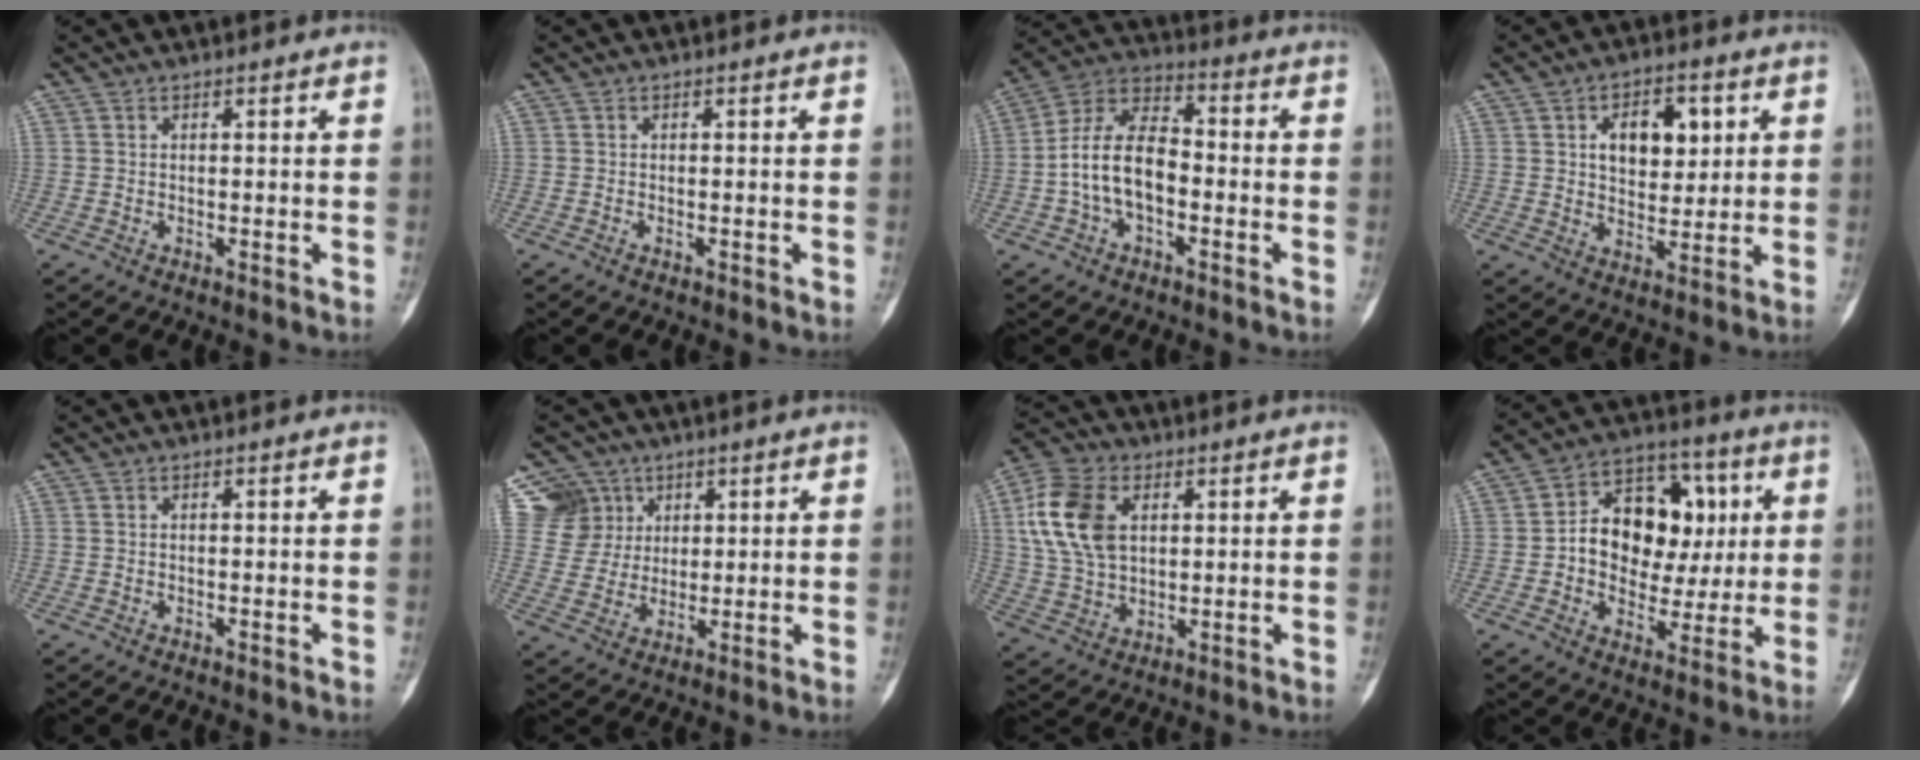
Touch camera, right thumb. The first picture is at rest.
{"total": 0.0}
{"total": 12.4, "force": [-2.2, 7.3, 9.8], "torque": [-0.177, 0.043, -0.051]}
{"total": 10.2, "force": [3.0, 6.4, 7.4], "torque": [-0.073, -0.007, 0.048]}
{"total": 0.0}
{"total": 9.8, "force": [4.8, 8.4, 1.5], "torque": [0.000, -0.010, 0.099]}
{"total": 13.6, "force": [3.4, 9.0, 9.6], "torque": [-0.186, 0.003, 0.067]}
{"total": 16.9, "force": [1.9, 12.5, 11.3], "torque": [-0.121, 0.025, 0.029]}